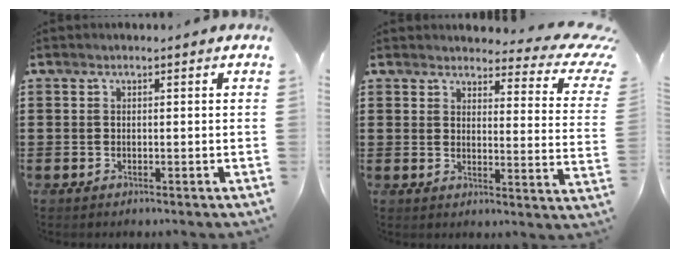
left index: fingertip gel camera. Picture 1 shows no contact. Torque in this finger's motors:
{"motor_torque": [2.14, 0.00, 0.52, 0.07]}